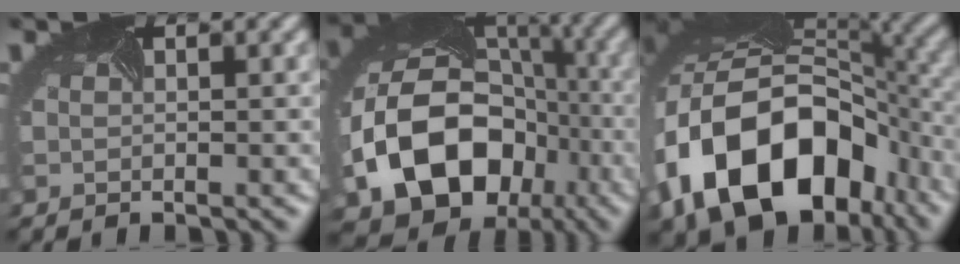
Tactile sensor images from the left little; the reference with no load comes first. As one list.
[{"total": 15.6, "force": [-5.3, 11.7, 8.8], "torque": [-0.171, -0.023, -0.079]}, {"total": 16.0, "force": [-5.6, 10.6, 10.6], "torque": [-0.199, -0.012, -0.097]}]